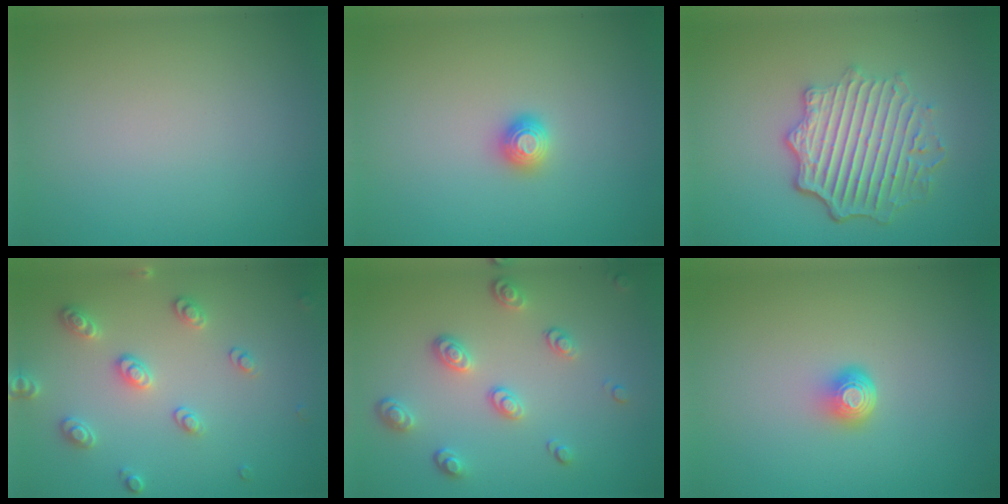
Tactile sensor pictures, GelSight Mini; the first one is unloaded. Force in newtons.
{"total": 1.2, "press": 1.2, "slide": 0.1}
{"total": 5.9, "press": 4.5, "slide": 3.9}
{"total": 3.0, "press": 2.9, "slide": 0.6}
{"total": 3.2, "press": 2.6, "slide": 1.8}
{"total": 2.0, "press": 1.3, "slide": 1.6}